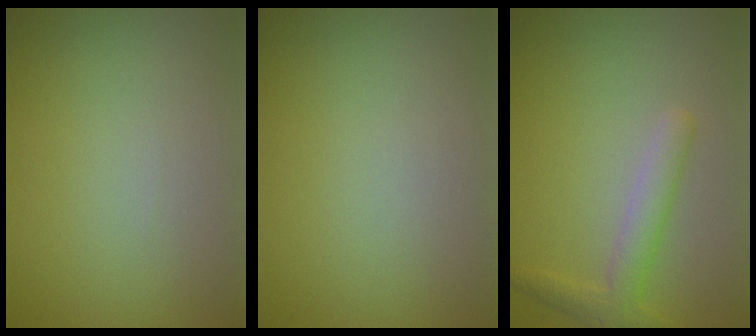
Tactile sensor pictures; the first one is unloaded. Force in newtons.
{"total": 0.0}
{"total": 2.6, "press": 2.6, "slide": 0.1}